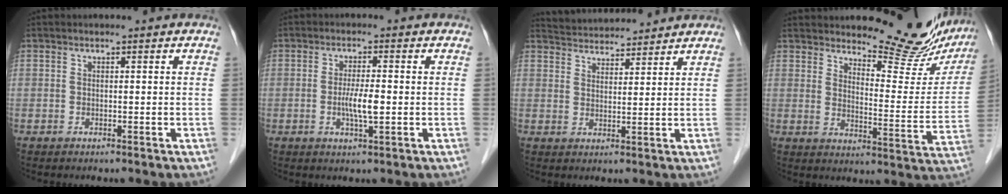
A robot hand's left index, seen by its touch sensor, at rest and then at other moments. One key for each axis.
{"total": 4.0, "fx": -0.7, "fy": 0.5, "fz": 3.9, "tx": -0.078, "ty": -0.005, "tz": -0.014}
{"total": 8.8, "fx": 8.6, "fy": 1.2, "fz": 1.5, "tx": -0.030, "ty": 0.027, "tz": 0.132}
{"total": 16.4, "fx": 14.7, "fy": 3.7, "fz": 6.1, "tx": -0.067, "ty": -0.051, "tz": 0.174}